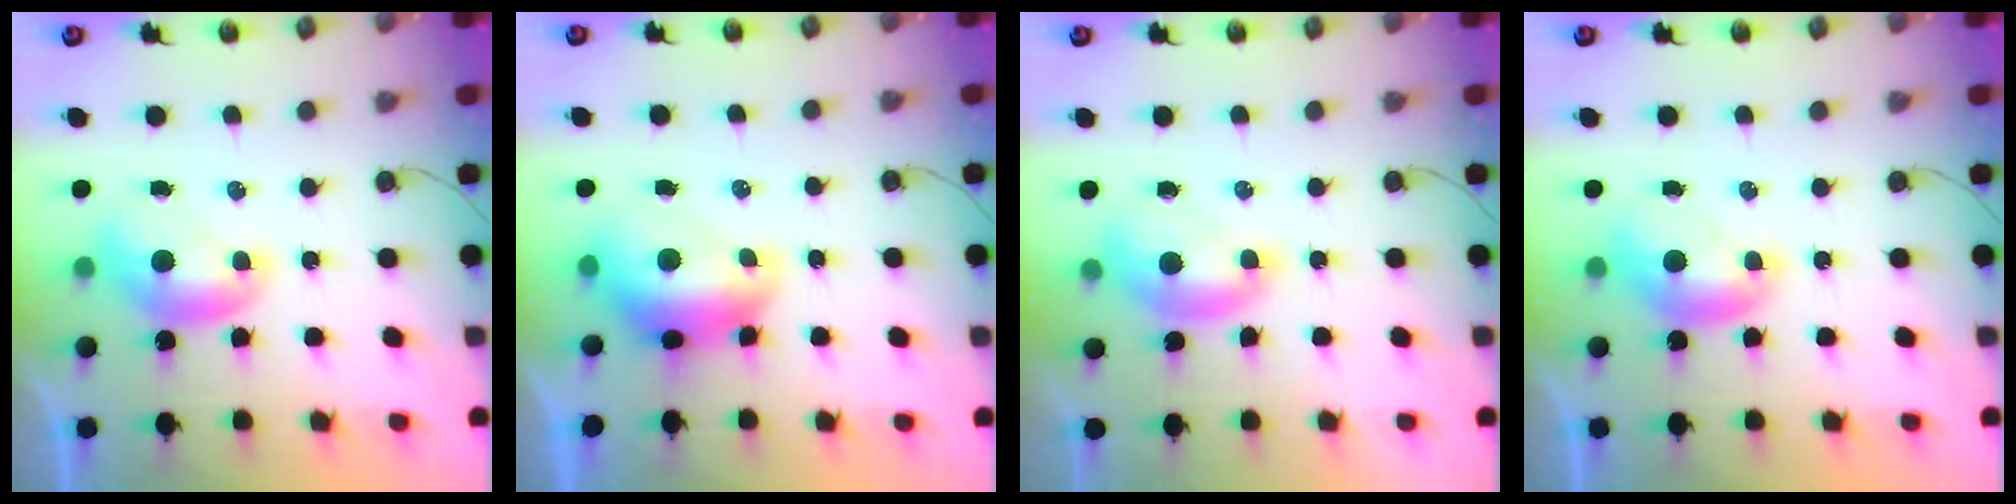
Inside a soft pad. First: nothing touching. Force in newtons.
{"total": 2.6, "press": 2.5, "slide": 0.7}
{"total": 1.8, "press": 1.7, "slide": 0.7}
{"total": 0.0}